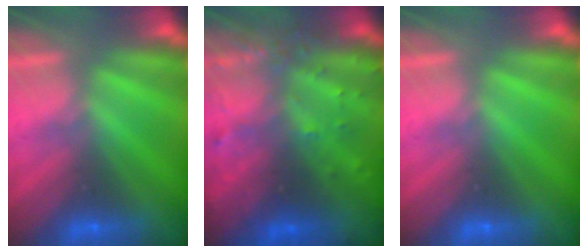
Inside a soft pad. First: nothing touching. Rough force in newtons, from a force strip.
{"total": 7.5}
{"total": 0.0}